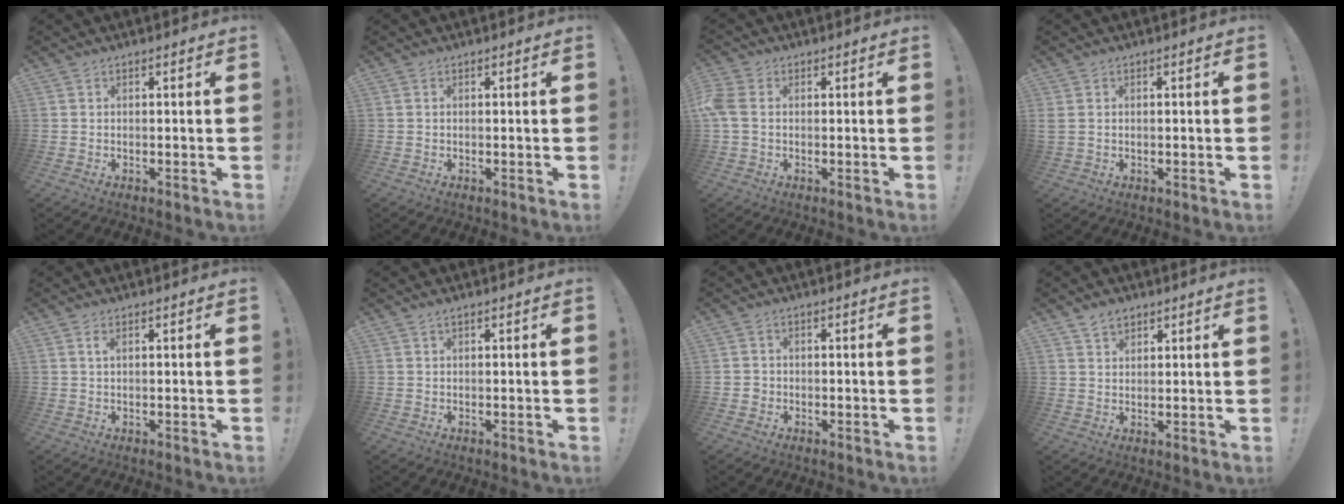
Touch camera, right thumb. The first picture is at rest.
{"total": 0.0}
{"total": 5.2, "force": [0.4, 3.7, 3.6], "torque": [-0.093, 0.000, 0.006]}
{"total": 1.0, "force": [0.4, 0.8, 0.6], "torque": [-0.013, 0.003, 0.008]}
{"total": 1.4, "force": [0.6, 0.4, 1.1], "torque": [-0.018, 0.000, 0.009]}
{"total": 0.7, "force": [0.5, 0.2, 0.5], "torque": [-0.014, 0.001, 0.010]}
{"total": 1.9, "force": [-0.6, 1.7, 0.5], "torque": [-0.010, 0.006, -0.011]}
{"total": 3.7, "force": [3.1, 1.7, 1.1], "torque": [-0.017, -0.016, 0.058]}